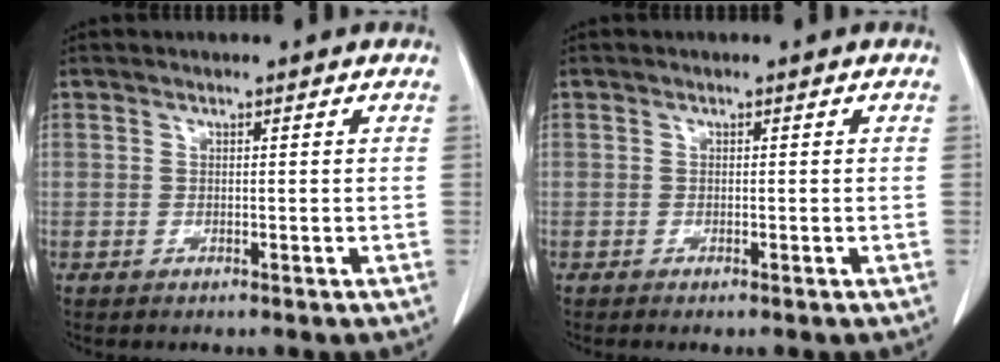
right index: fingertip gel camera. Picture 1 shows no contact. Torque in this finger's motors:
{"motor_torque": [0.00, 0.01, 0.06, 0.02]}